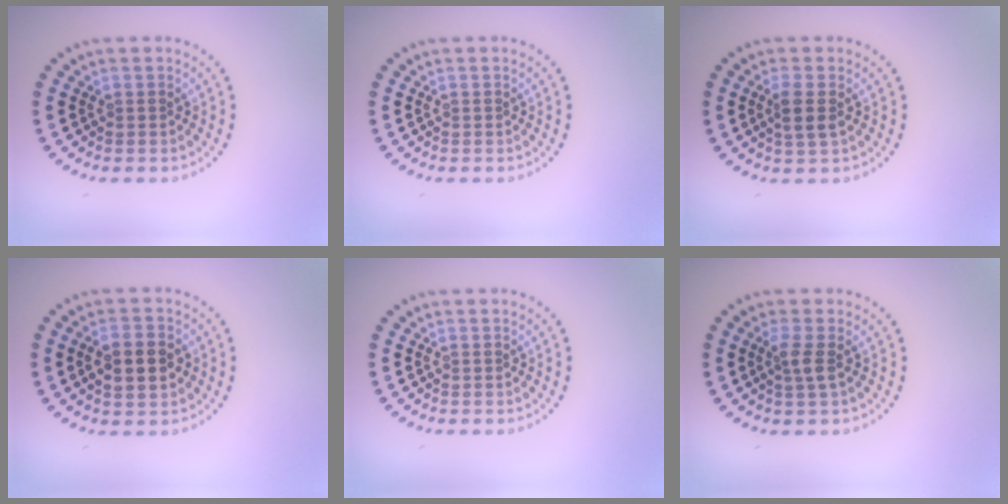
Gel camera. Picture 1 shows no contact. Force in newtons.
{"total": 0.0}
{"total": 2.1, "press": 1.9, "slide": 0.8}
{"total": 3.9, "press": 3.9, "slide": 0.1}
{"total": 0.0}
{"total": 1.7, "press": 1.4, "slide": 1.0}